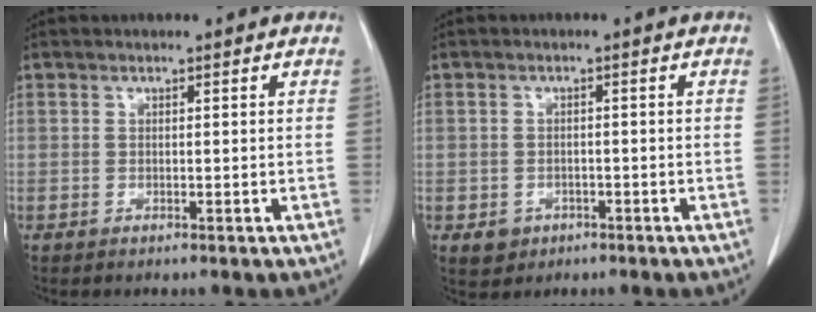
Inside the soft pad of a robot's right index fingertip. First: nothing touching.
{"total": 2.9, "force": [-1.3, 2.5, 0.6], "torque": [-0.003, 0.008, -0.011]}